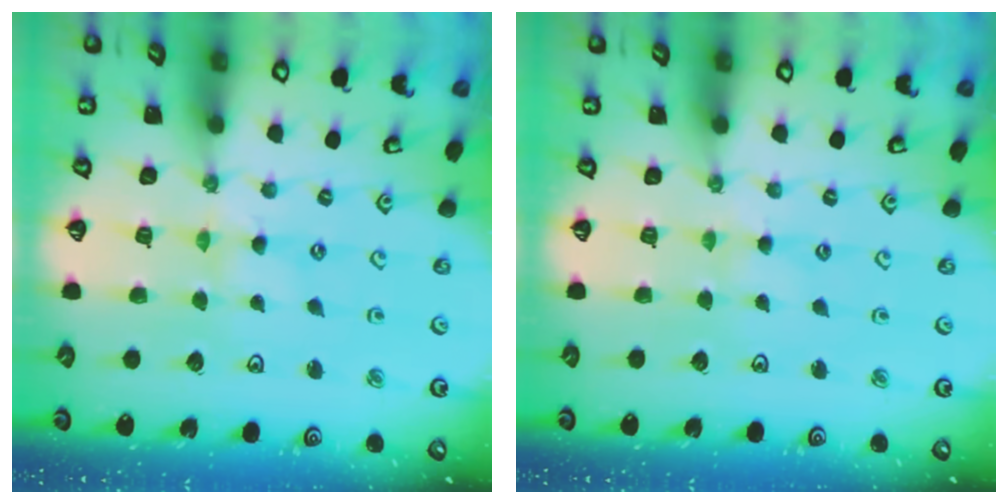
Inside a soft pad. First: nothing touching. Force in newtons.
{"total": 0.7, "press": 0.7, "slide": 0.2}